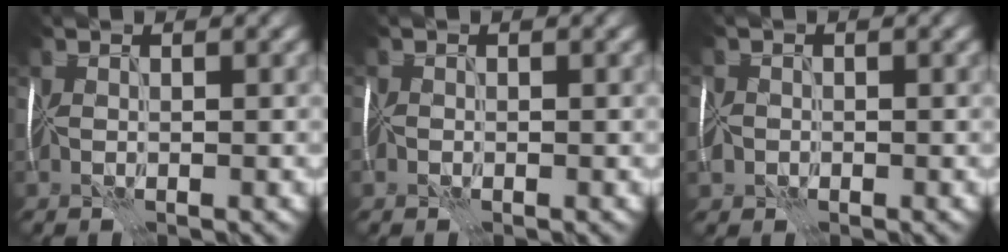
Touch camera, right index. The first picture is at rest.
{"total": 1.4, "force": [-0.4, 1.2, 0.5], "torque": [-0.004, 0.005, -0.009]}
{"total": 3.3, "force": [-1.7, 2.7, 1.0], "torque": [-0.032, 0.000, -0.026]}